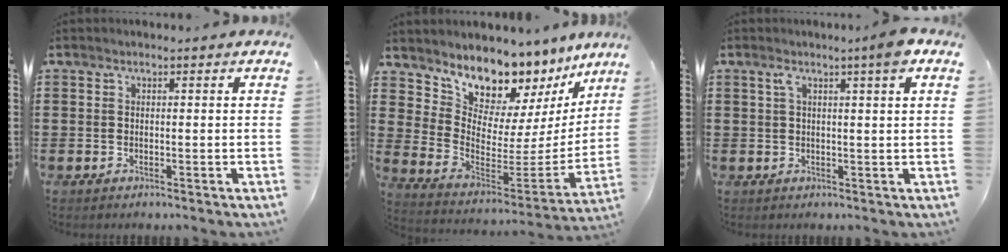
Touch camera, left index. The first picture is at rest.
{"total": 8.1, "force": [7.5, 2.9, 0.5], "torque": [-0.047, -0.073, 0.132]}
{"total": 4.1, "force": [2.3, -0.3, 3.4], "torque": [-0.063, -0.004, 0.035]}